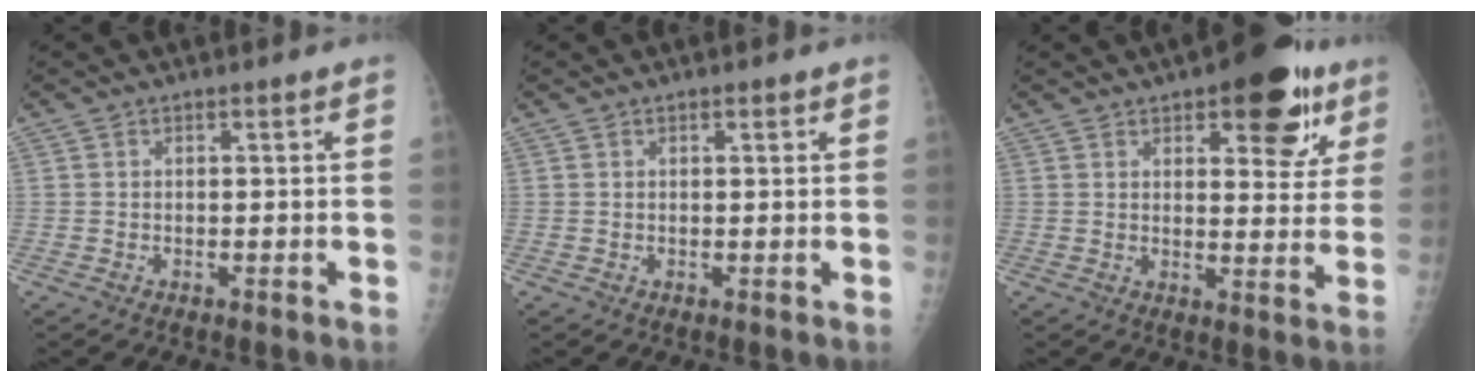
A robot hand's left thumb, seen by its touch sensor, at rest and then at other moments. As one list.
[{"total": 0.9, "force": [0.5, 0.4, 0.6], "torque": [-0.003, -0.001, 0.007]}, {"total": 13.9, "force": [7.4, 6.0, 10.1], "torque": [-0.076, -0.027, 0.093]}]